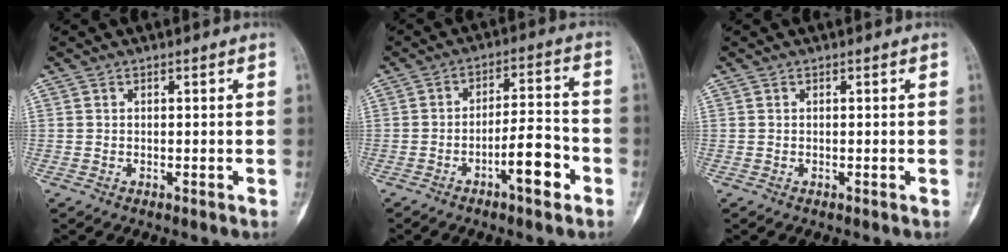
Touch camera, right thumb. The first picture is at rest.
{"total": 8.7, "force": [-4.2, 2.5, 7.3], "torque": [-0.108, 0.032, -0.067]}
{"total": 0.0}